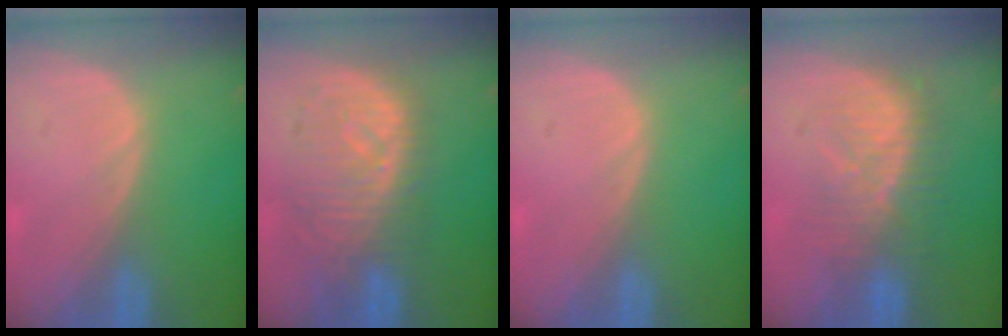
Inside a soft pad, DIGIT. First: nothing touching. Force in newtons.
{"total": 9.8, "press": 9.0, "slide": 3.8}
{"total": 0.0}
{"total": 7.9, "press": 7.8, "slide": 1.6}